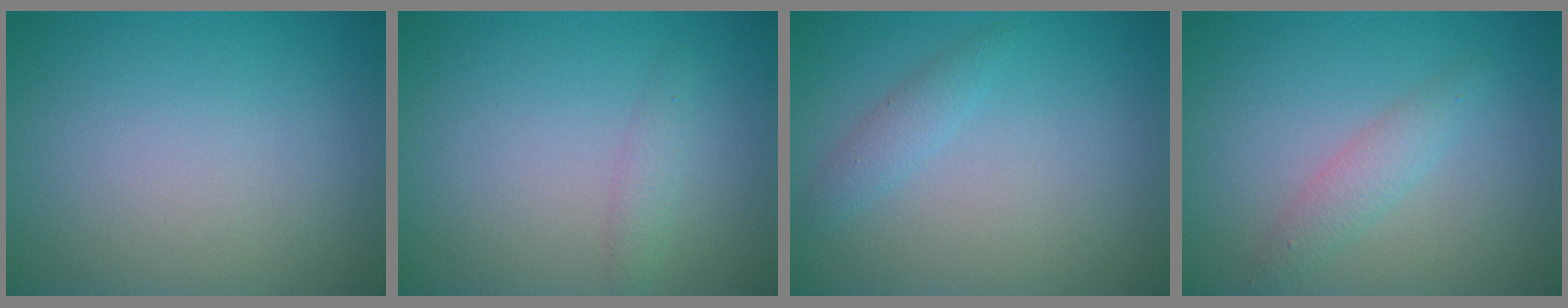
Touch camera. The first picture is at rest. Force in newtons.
{"total": 1.3, "press": 1.3, "slide": 0.0}
{"total": 1.5, "press": 1.4, "slide": 0.1}
{"total": 2.0, "press": 2.0, "slide": 0.0}